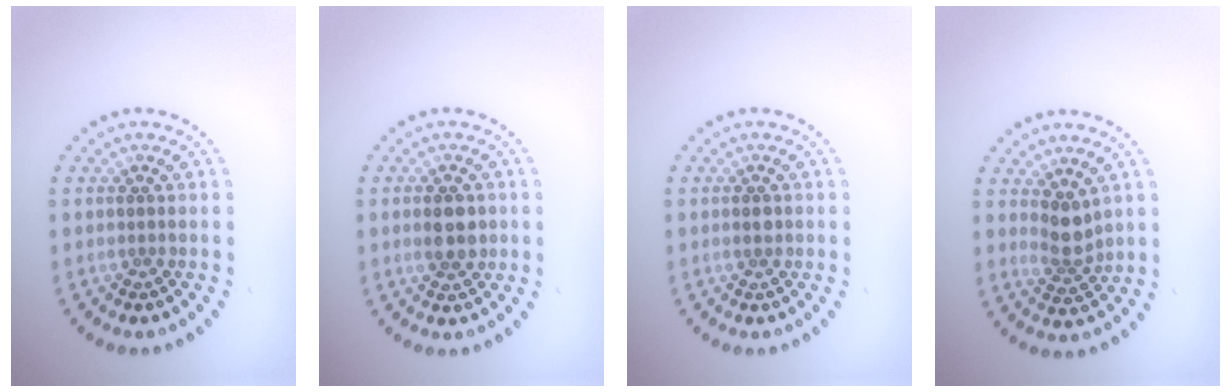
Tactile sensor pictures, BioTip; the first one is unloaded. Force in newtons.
{"total": 2.6, "press": 2.6, "slide": 0.2}
{"total": 1.2, "press": 1.2, "slide": 0.0}
{"total": 2.5, "press": 1.9, "slide": 1.6}